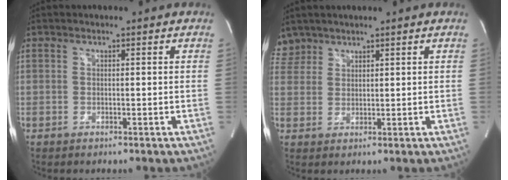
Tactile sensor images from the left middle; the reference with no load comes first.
{"total": 3.2, "force": [2.8, 1.6, -0.5], "torque": [0.014, 0.010, 0.057]}